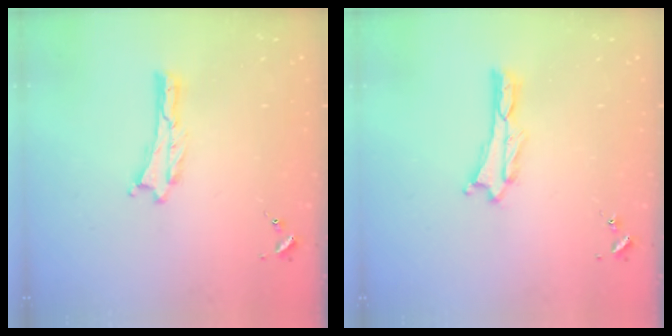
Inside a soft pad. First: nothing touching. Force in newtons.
{"total": 0.5, "press": 0.5, "slide": 0.2}